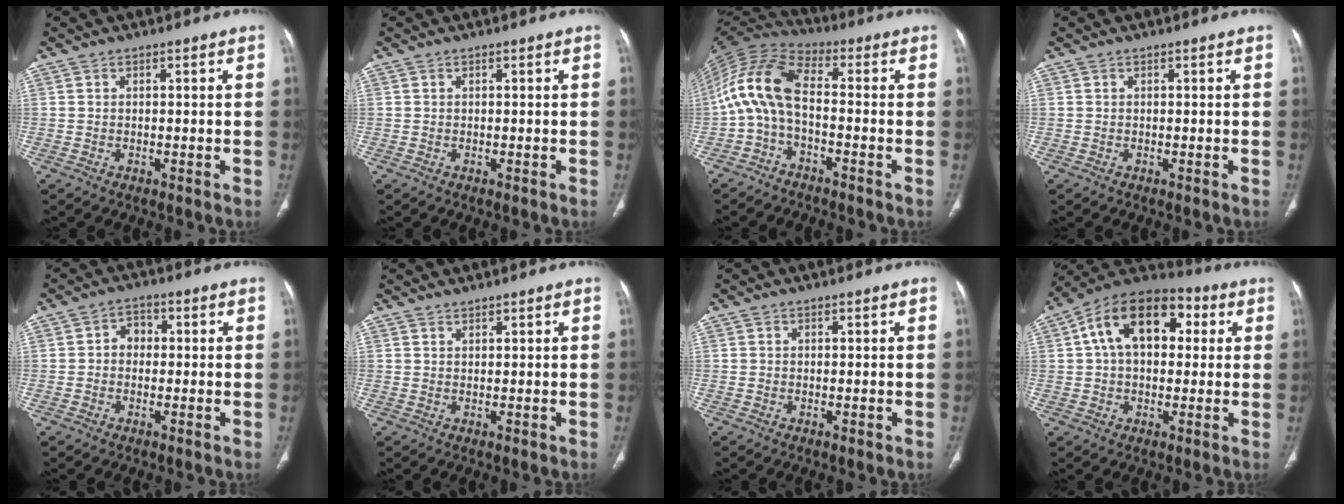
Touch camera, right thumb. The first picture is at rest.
{"total": 0.0}
{"total": 11.2, "force": [-2.3, 5.2, 9.6], "torque": [-0.198, 0.052, -0.059]}
{"total": 0.0}
{"total": 3.3, "force": [-0.1, 2.8, 1.8], "torque": [-0.010, 0.016, -0.011]}
{"total": 1.0, "force": [1.0, 0.1, 0.1], "torque": [0.000, -0.008, 0.019]}
{"total": 0.0}
{"total": 16.6, "force": [4.0, 10.5, 12.2], "torque": [-0.166, 0.030, 0.055]}